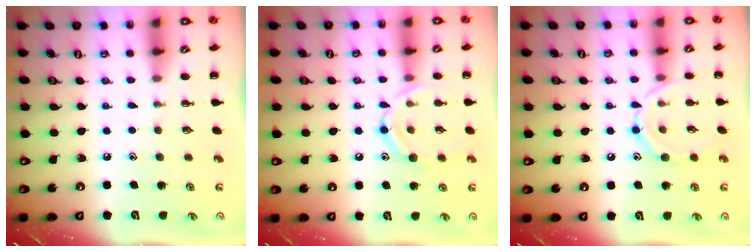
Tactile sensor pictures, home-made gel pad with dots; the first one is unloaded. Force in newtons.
{"total": 11.9, "press": 11.9, "slide": 0.8}
{"total": 10.7, "press": 10.6, "slide": 0.6}